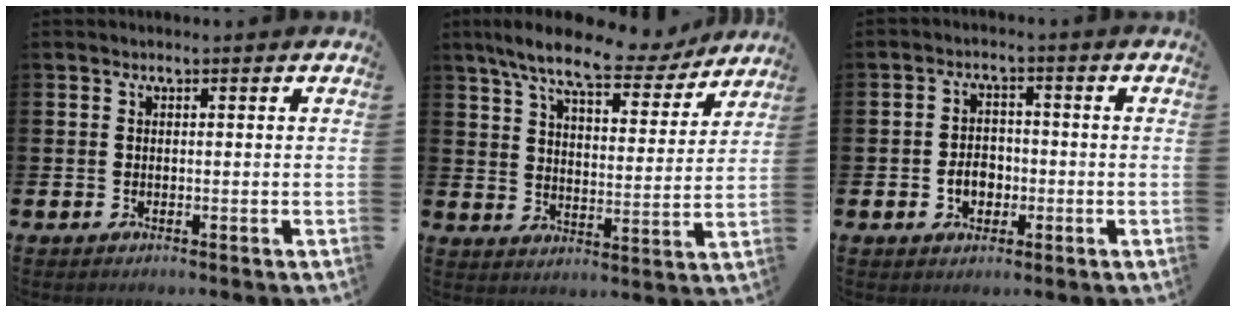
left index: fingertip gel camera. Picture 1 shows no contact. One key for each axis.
{"total": 9.7, "fx": 8.4, "fy": 2.2, "fz": 4.5, "tx": -0.107, "ty": -0.043, "tz": 0.144}
{"total": 3.5, "fx": -1.0, "fy": 2.7, "fz": 2.0, "tx": -0.024, "ty": -0.003, "tz": -0.027}